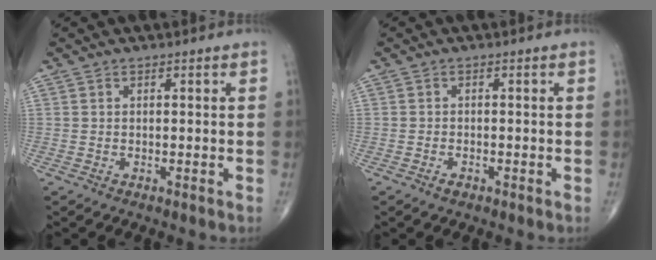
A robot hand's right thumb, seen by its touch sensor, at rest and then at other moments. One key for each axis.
{"total": 1.2, "fx": -0.8, "fy": 0.6, "fz": 0.6, "tx": -0.009, "ty": 0.001, "tz": -0.016}